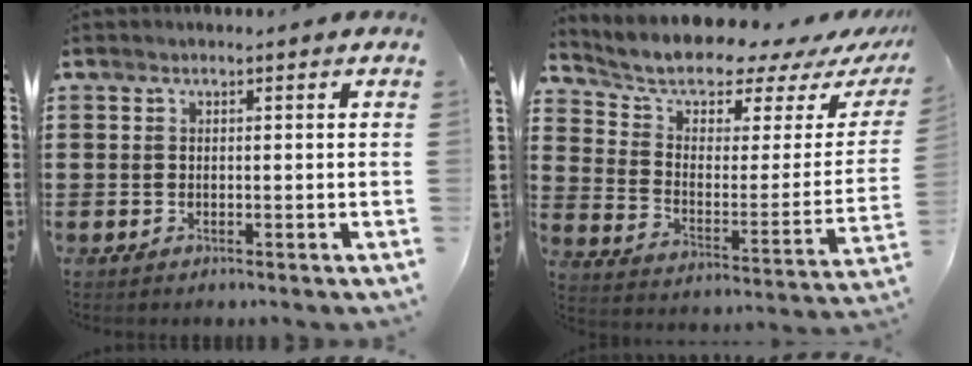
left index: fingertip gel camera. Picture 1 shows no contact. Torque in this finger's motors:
{"motor_torque": [1.00, -1.14, 0.76, 0.07]}